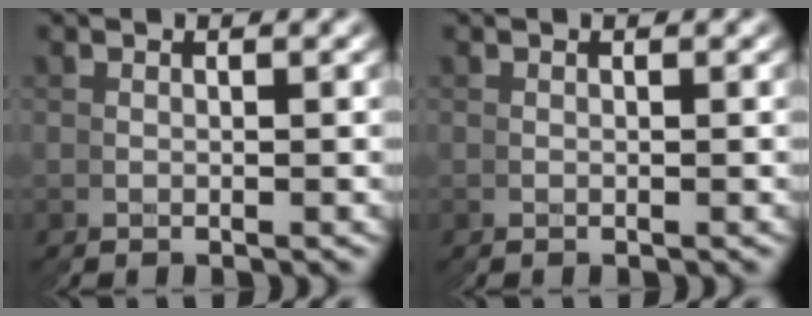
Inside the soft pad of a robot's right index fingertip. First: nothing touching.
{"total": 0.0}